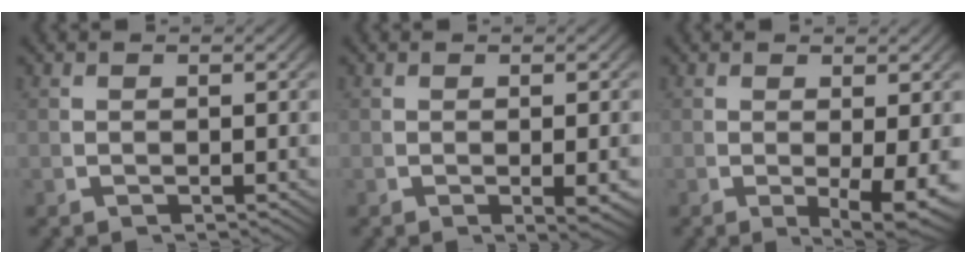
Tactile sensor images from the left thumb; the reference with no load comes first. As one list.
[{"total": 2.0, "force": [-0.2, 0.6, 1.9], "torque": [-0.027, -0.004, 0.000]}, {"total": 4.3, "force": [-0.7, 1.6, 4.0], "torque": [-0.064, -0.023, 0.001]}]